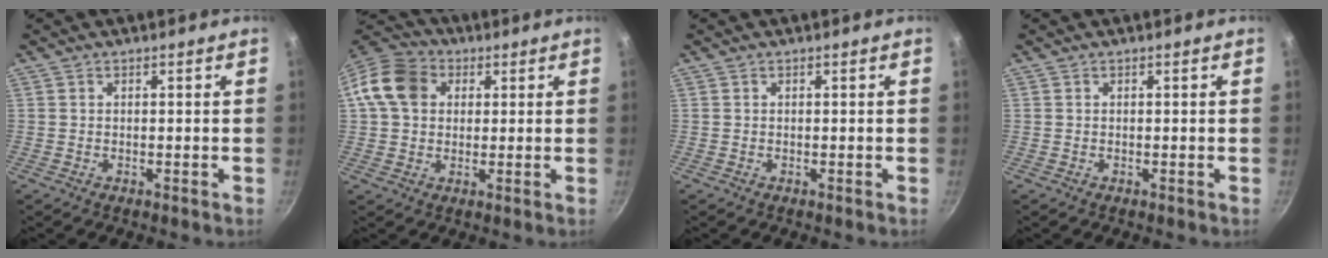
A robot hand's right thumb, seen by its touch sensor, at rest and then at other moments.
{"total": 10.8, "force": [2.4, 8.6, 6.0], "torque": [-0.089, 0.017, 0.026]}
{"total": 0.0}
{"total": 0.0}